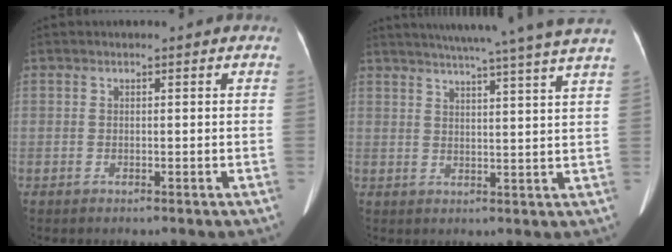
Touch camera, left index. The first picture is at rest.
{"total": 18.5, "force": [16.0, -1.9, 9.2], "torque": [-0.148, -0.016, 0.199]}